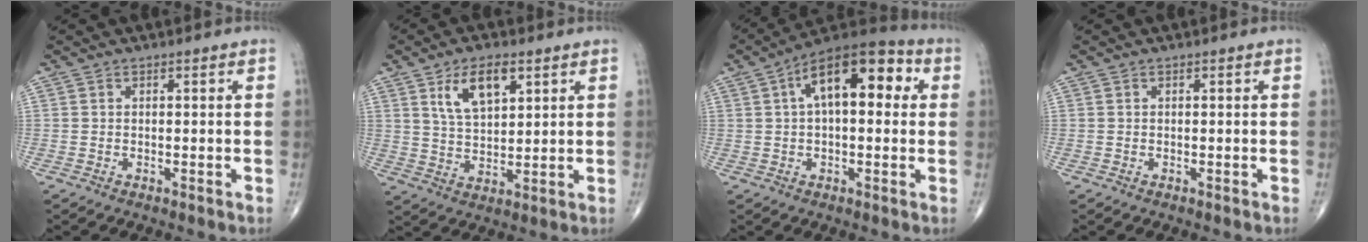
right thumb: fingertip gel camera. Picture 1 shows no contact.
{"total": 9.0, "force": [4.3, 4.3, 6.7], "torque": [-0.107, -0.016, 0.083]}
{"total": 15.7, "force": [3.9, 7.6, 13.2], "torque": [-0.182, 0.035, 0.051]}
{"total": 0.0}